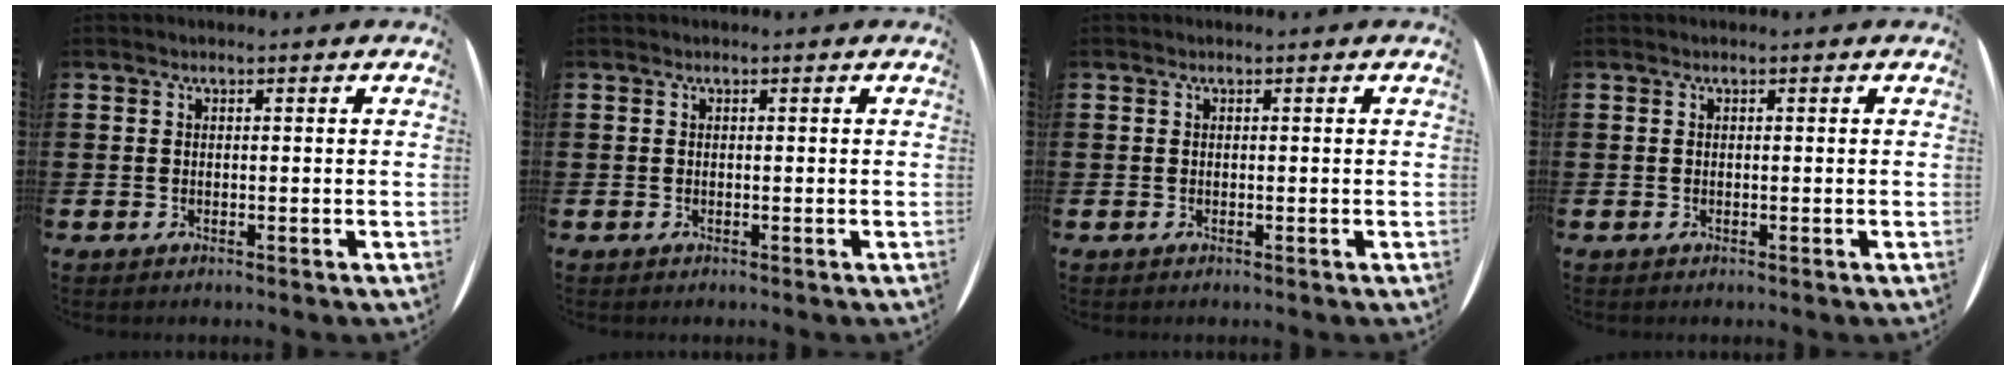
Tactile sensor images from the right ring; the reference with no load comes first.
{"total": 0.0}
{"total": 0.0}
{"total": 0.0}